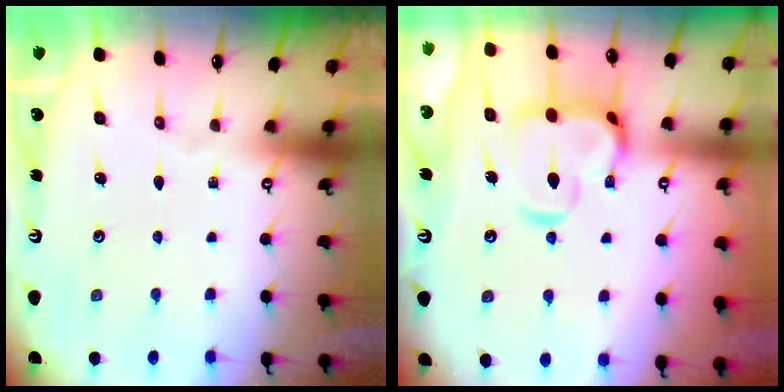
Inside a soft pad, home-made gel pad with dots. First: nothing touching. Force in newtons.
{"total": 7.9, "press": 7.7, "slide": 1.6}